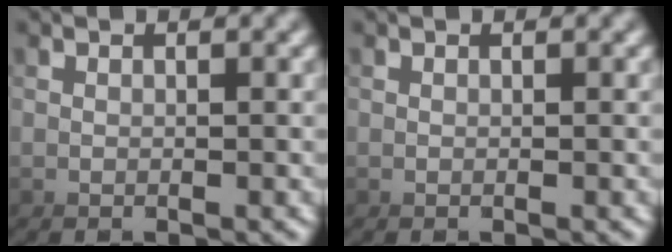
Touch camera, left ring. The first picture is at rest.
{"total": 0.0}